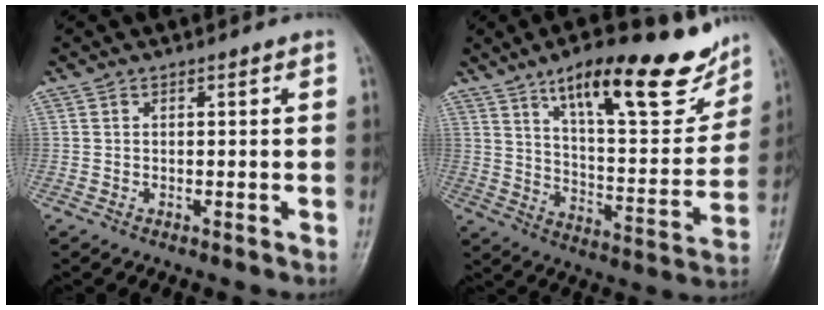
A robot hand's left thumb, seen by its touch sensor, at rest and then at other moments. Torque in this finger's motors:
{"motor_torque": [0.22, 0.33, 1.47, -1.30, 0.19]}